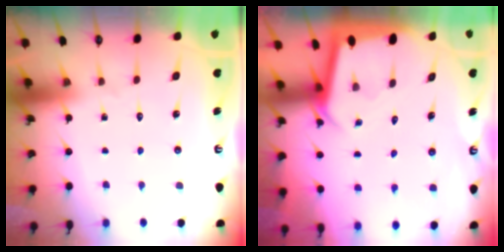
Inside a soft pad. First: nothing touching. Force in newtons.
{"total": 2.1, "press": 2.1, "slide": 0.1}